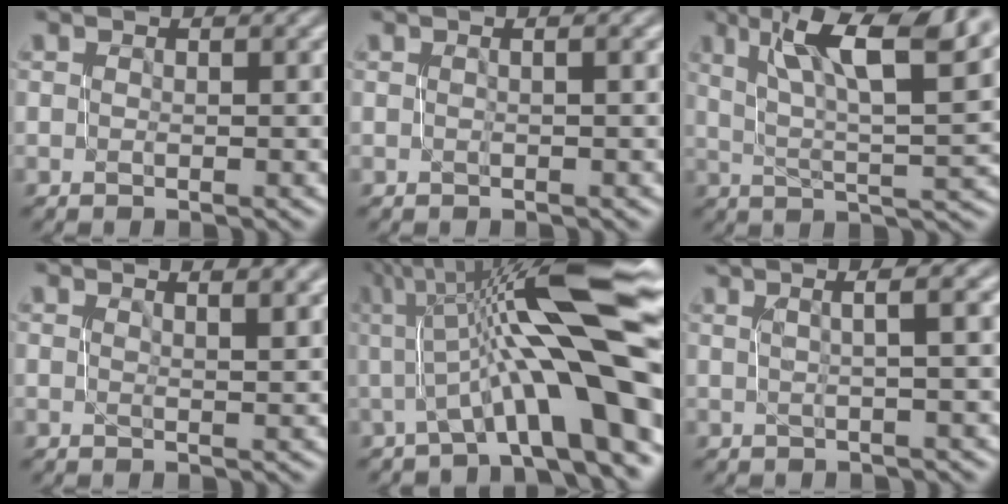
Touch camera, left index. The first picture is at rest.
{"total": 1.2, "force": [0.1, 0.4, 1.1], "torque": [-0.012, 0.006, -0.003]}
{"total": 10.9, "force": [5.5, 2.7, 9.0], "torque": [-0.139, 0.018, 0.095]}
{"total": 3.4, "force": [1.9, 1.1, 2.6], "torque": [-0.018, 0.007, 0.015]}
{"total": 13.1, "force": [1.3, 3.0, 12.7], "torque": [-0.180, 0.021, 0.022]}
{"total": 3.7, "force": [1.3, 0.7, 3.4], "torque": [-0.046, 0.015, 0.016]}